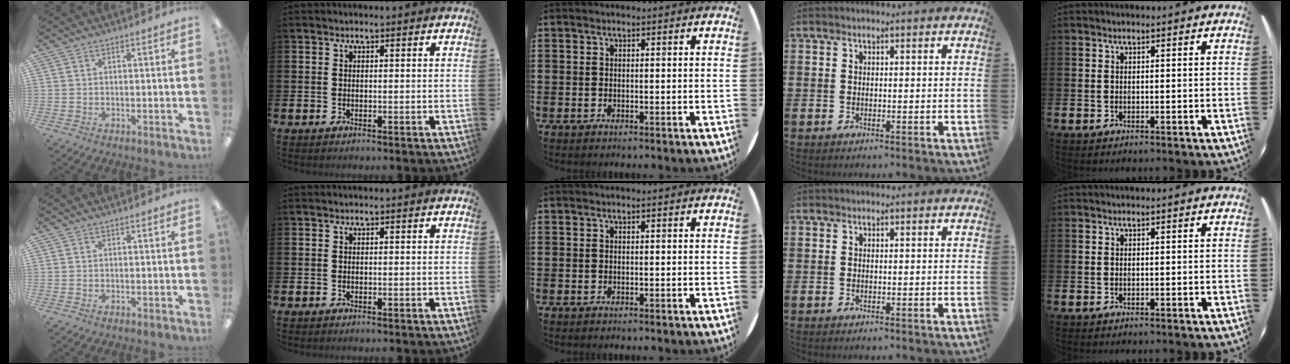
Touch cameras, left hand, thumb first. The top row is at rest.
{}